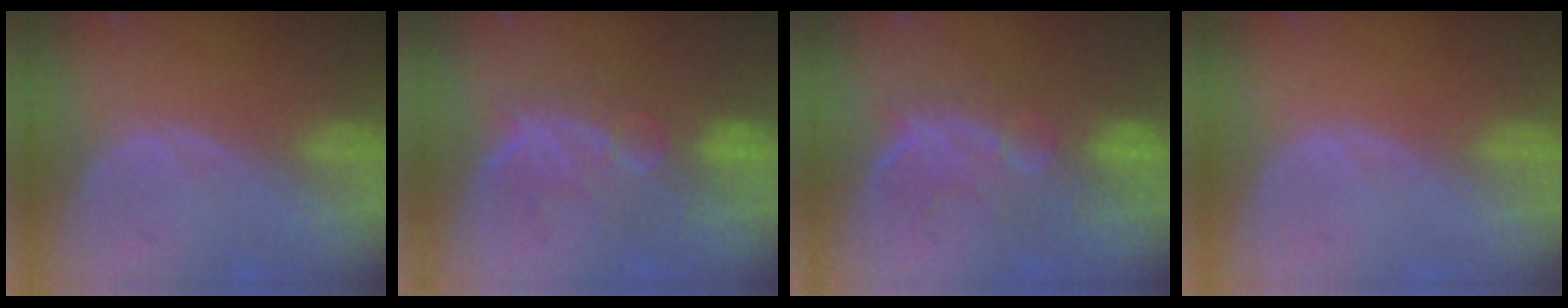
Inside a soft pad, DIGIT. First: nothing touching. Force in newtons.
{"total": 9.9, "press": 8.4, "slide": 5.1}
{"total": 9.6, "press": 8.7, "slide": 4.0}
{"total": 0.0}